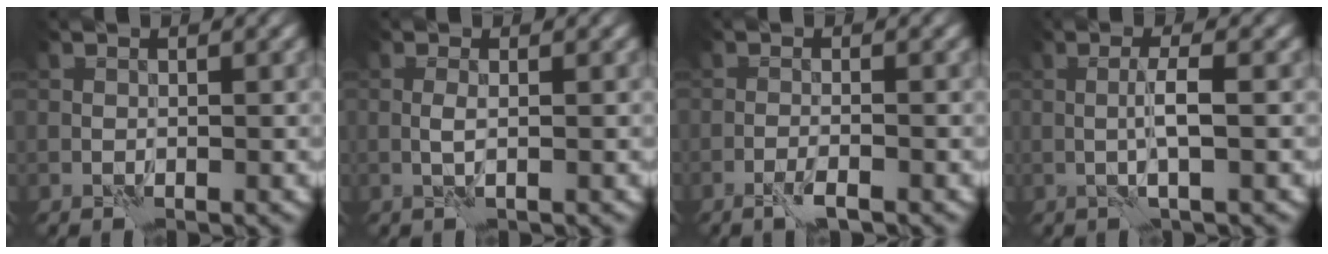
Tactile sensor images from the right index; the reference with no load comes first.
{"total": 0.9, "force": [0.2, -0.1, 0.9], "torque": [-0.021, 0.001, 0.002]}
{"total": 1.5, "force": [-0.9, 0.0, 1.1], "torque": [-0.024, 0.001, -0.021]}
{"total": 2.2, "force": [0.3, -0.2, 2.1], "torque": [-0.043, 0.003, 0.002]}